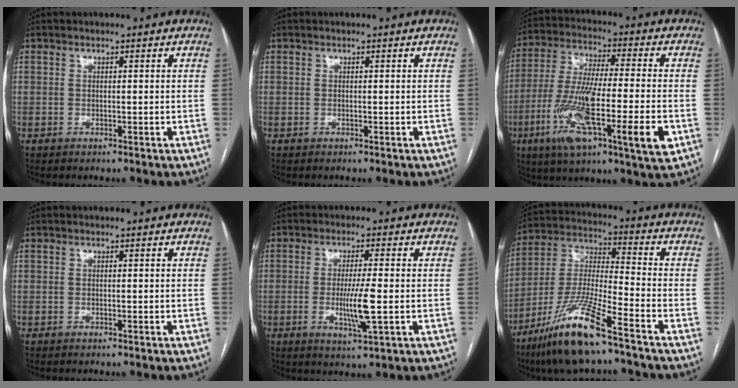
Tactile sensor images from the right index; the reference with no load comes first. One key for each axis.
{"total": 0.0}
{"total": 19.6, "fx": -6.6, "fy": 2.4, "fz": 18.3, "tx": -0.322, "ty": -0.026, "tz": -0.111}
{"total": 0.0}
{"total": 6.5, "fx": -1.0, "fy": 0.1, "fz": 6.4, "tx": -0.124, "ty": -0.016, "tz": -0.019}
{"total": 15.1, "fx": -9.9, "fy": 0.8, "fz": 11.3, "tx": -0.237, "ty": -0.028, "tz": -0.188}